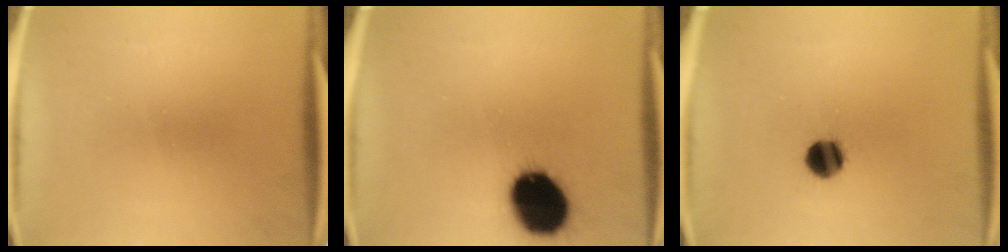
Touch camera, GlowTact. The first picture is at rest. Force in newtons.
{"total": 18.2}
{"total": 6.4}